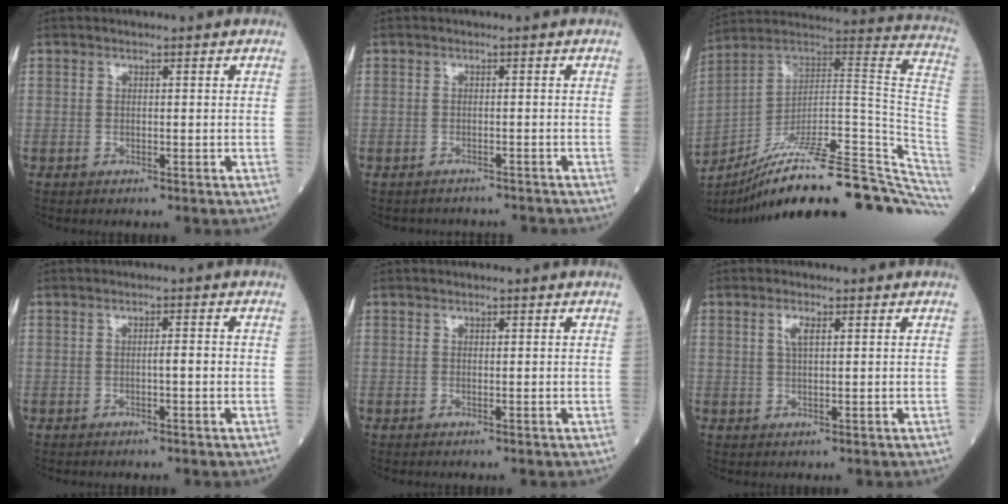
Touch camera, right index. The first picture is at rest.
{"total": 3.9, "force": [-3.5, 1.6, -0.2], "torque": [-0.001, 0.005, -0.049]}
{"total": 32.0, "force": [-24.3, 3.9, 20.4], "torque": [-0.191, 0.021, -0.349]}
{"total": 1.6, "force": [-0.2, 0.1, 1.6], "torque": [-0.027, 0.001, -0.003]}
{"total": 0.0}
{"total": 2.2, "force": [1.0, 0.6, 1.9], "torque": [-0.041, 0.002, 0.020]}